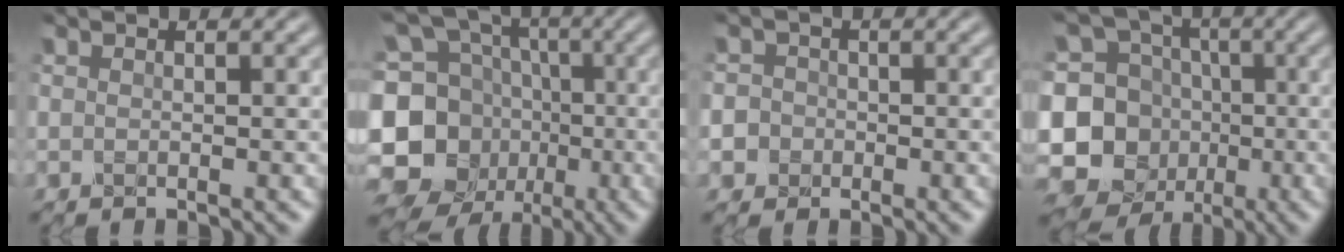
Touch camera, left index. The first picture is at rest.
{"total": 14.6, "force": [-3.8, 12.7, 6.1], "torque": [-0.165, 0.001, -0.078]}
{"total": 3.8, "force": [-0.8, 3.6, 1.0], "torque": [0.006, 0.013, -0.043]}
{"total": 14.9, "force": [-2.9, 14.0, 4.2], "torque": [-0.139, 0.013, -0.058]}